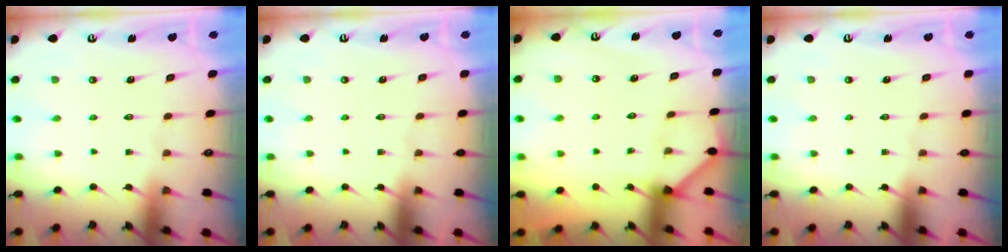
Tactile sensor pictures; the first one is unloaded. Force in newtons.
{"total": 0.0}
{"total": 2.0, "press": 2.0, "slide": 0.2}
{"total": 0.0}